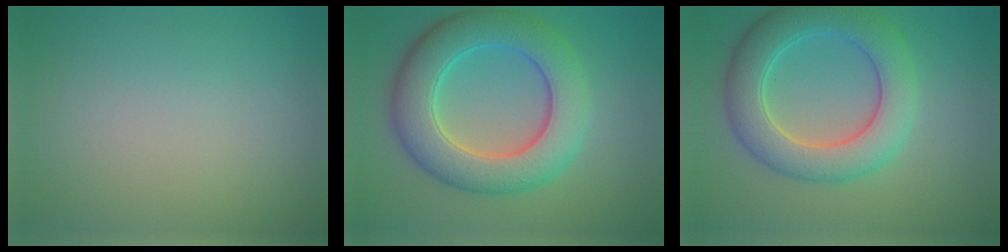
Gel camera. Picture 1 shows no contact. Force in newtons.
{"total": 8.9, "press": 8.9, "slide": 0.4}
{"total": 7.1, "press": 7.1, "slide": 0.5}